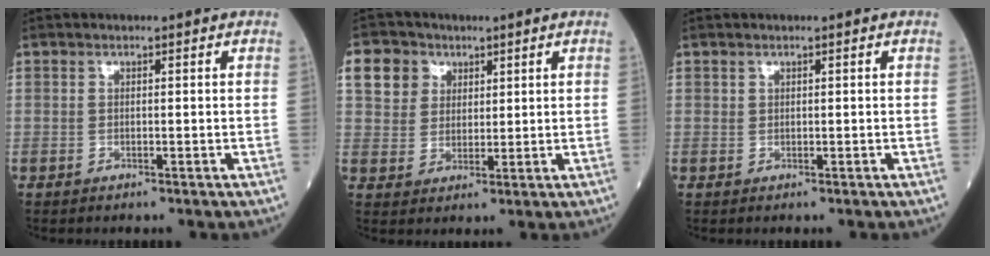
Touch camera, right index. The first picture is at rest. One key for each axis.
{"total": 6.3, "fx": 2.9, "fy": 5.4, "fz": 1.5, "tx": -0.038, "ty": 0.025, "tz": 0.058}
{"total": 0.0}